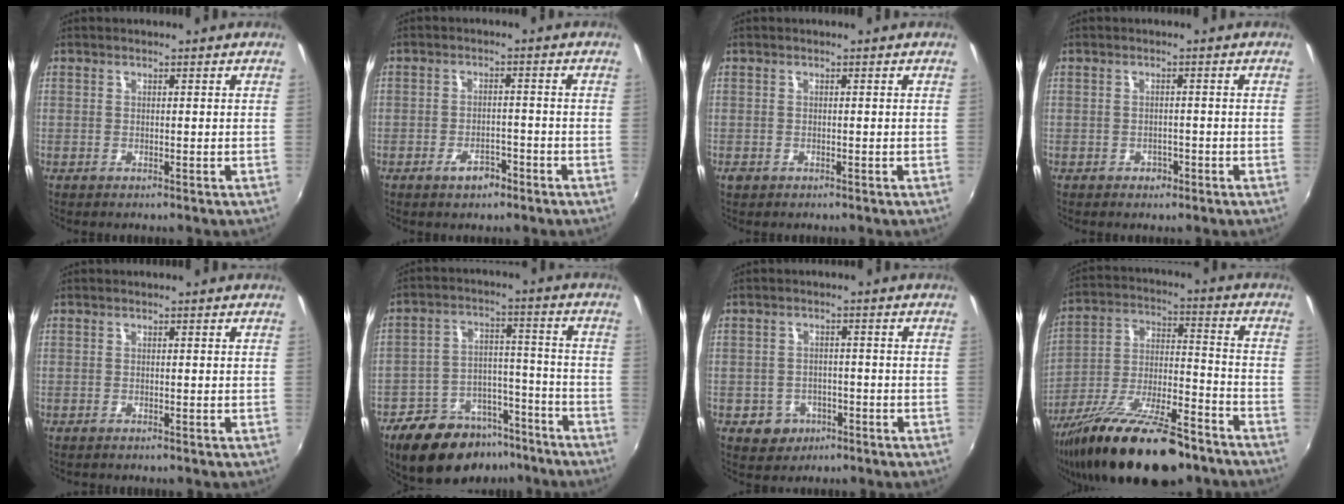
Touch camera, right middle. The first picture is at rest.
{"total": 3.7, "force": [-2.6, 1.8, 2.0], "torque": [-0.041, 0.000, -0.038]}
{"total": 1.2, "force": [-0.7, 0.9, 0.4], "torque": [-0.009, -0.003, -0.013]}
{"total": 2.0, "force": [-1.1, 1.5, 0.4], "torque": [-0.009, 0.000, -0.014]}
{"total": 0.5, "force": [-0.5, 0.2, 0.0], "torque": [-0.002, -0.003, -0.010]}
{"total": 16.2, "force": [-11.6, 8.9, 7.1], "torque": [-0.145, 0.030, -0.162]}
{"total": 5.4, "force": [-2.5, 4.6, 1.2], "torque": [-0.038, 0.008, -0.030]}
{"total": 23.8, "force": [-16.4, 7.7, 15.4], "torque": [-0.281, -0.030, -0.263]}